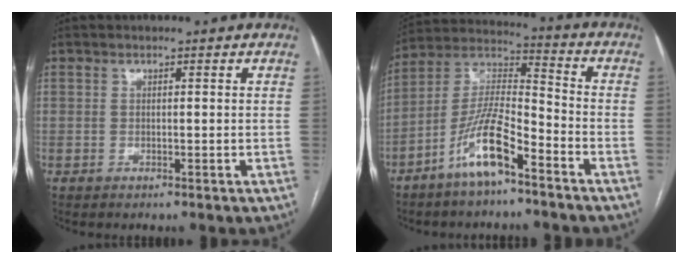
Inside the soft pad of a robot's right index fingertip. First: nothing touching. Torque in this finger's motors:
{"motor_torque": [0.45, -0.36, -0.10, -0.06]}